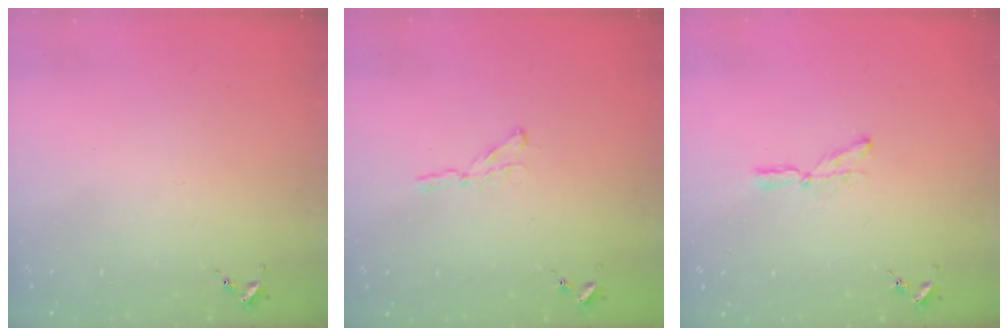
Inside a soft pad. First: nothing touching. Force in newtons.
{"total": 2.7, "press": 2.7, "slide": 0.2}
{"total": 6.8, "press": 6.8, "slide": 0.2}